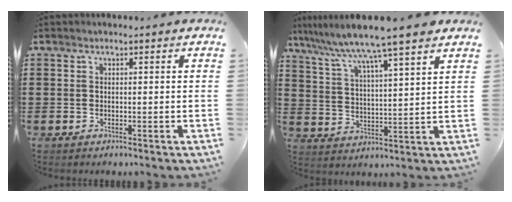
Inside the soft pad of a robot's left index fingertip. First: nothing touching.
{"total": 7.6, "force": [6.7, -1.2, 3.4], "torque": [-0.094, -0.046, 0.107]}